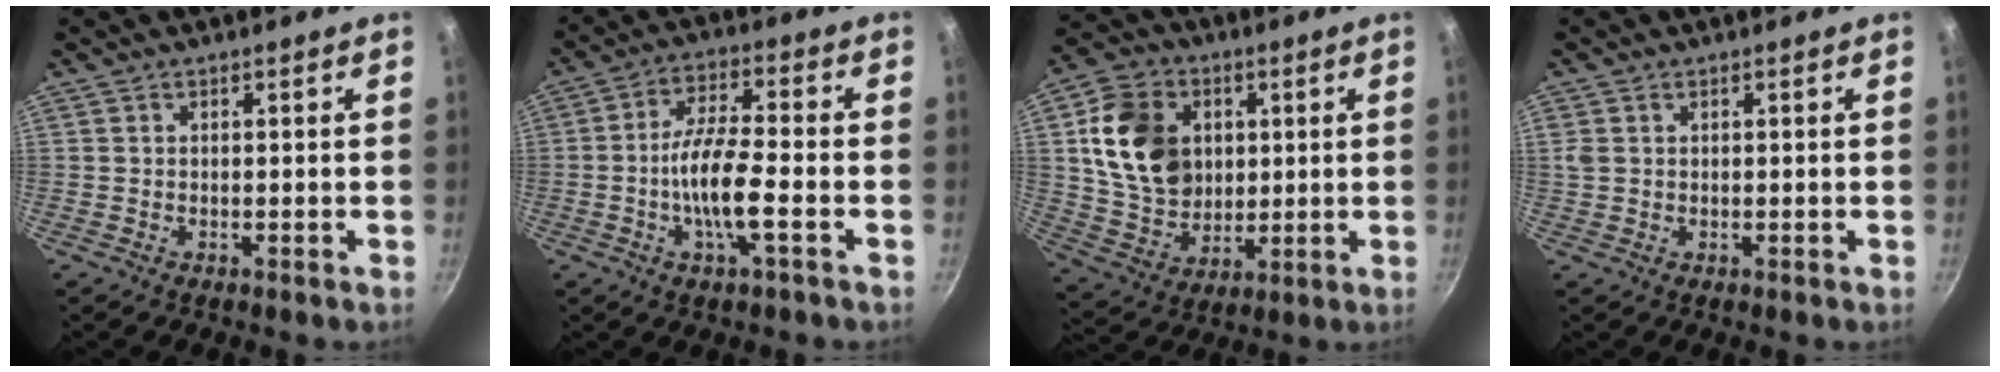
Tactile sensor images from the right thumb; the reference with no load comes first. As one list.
[{"total": 9.9, "force": [-2.7, 2.4, 9.2], "torque": [-0.175, 0.023, -0.057]}, {"total": 17.1, "force": [3.4, 13.4, 10.0], "torque": [-0.152, -0.004, 0.068]}, {"total": 1.8, "force": [0.6, 1.4, 0.9], "torque": [-0.017, 0.004, 0.015]}]